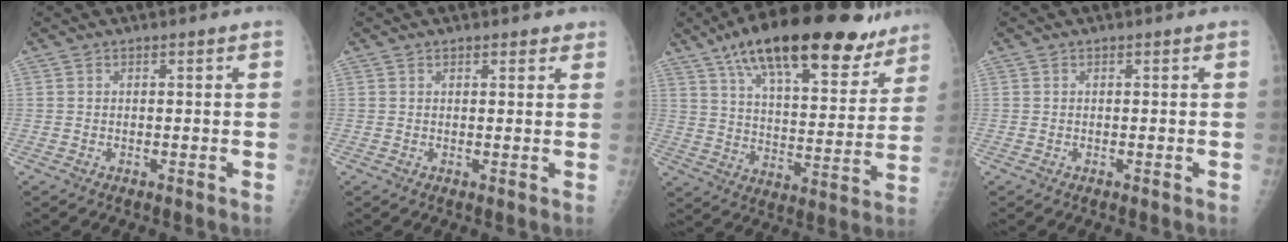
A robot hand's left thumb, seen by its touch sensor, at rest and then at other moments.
{"total": 1.8, "force": [1.4, 0.9, 0.7], "torque": [0.006, -0.005, 0.012]}
{"total": 26.5, "force": [17.9, 9.9, 16.9], "torque": [-0.230, -0.044, 0.273]}
{"total": 0.0}